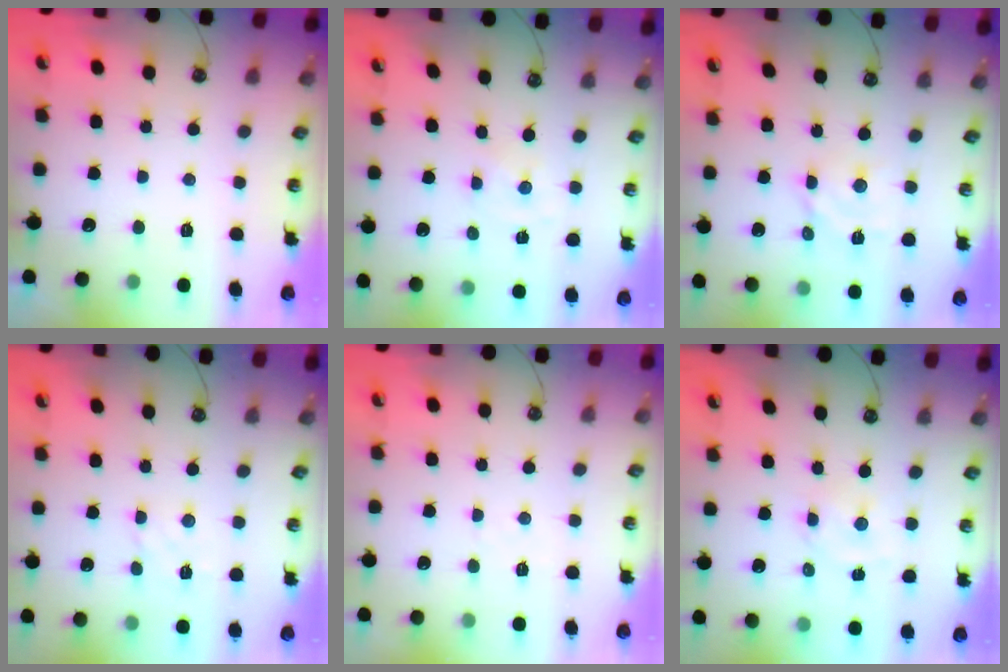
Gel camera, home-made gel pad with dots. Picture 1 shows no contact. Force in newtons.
{"total": 0.0}
{"total": 6.8, "press": 6.8, "slide": 0.3}
{"total": 2.9, "press": 2.8, "slide": 0.5}
{"total": 2.3, "press": 2.2, "slide": 0.4}
{"total": 1.6, "press": 1.6, "slide": 0.2}